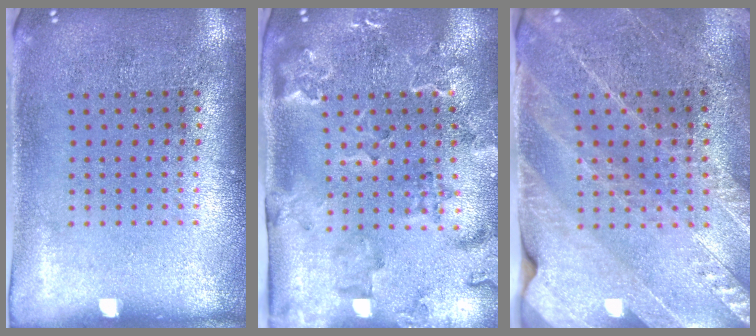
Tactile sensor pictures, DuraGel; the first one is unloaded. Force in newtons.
{"total": 2.3, "press": 2.3, "slide": 0.4}
{"total": 2.7, "press": 2.7, "slide": 0.1}